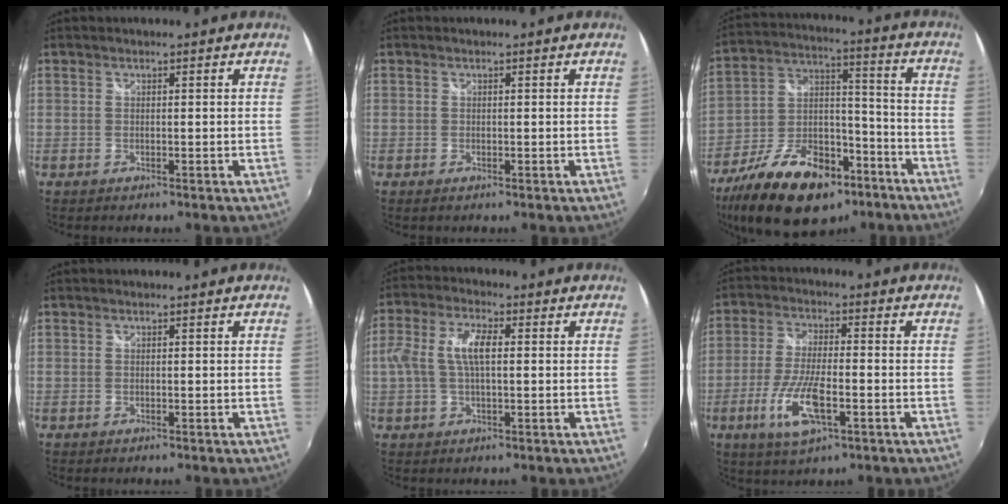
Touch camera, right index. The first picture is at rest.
{"total": 0.0}
{"total": 23.5, "force": [-14.3, 12.2, 14.1], "torque": [-0.276, 0.000, -0.227]}
{"total": 0.0}
{"total": 7.8, "force": [0.5, 3.0, 7.1], "torque": [-0.146, 0.012, 0.011]}
{"total": 10.7, "force": [-4.1, 3.2, 9.3], "torque": [-0.196, -0.013, -0.077]}